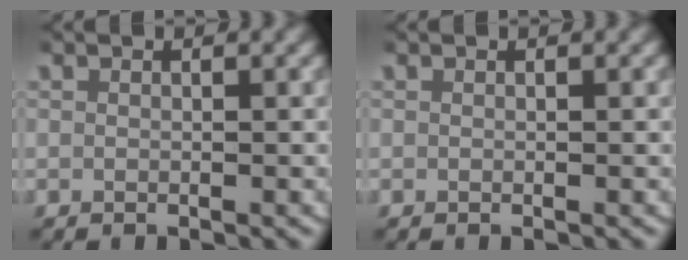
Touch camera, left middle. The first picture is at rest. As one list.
[{"total": 0.0}]